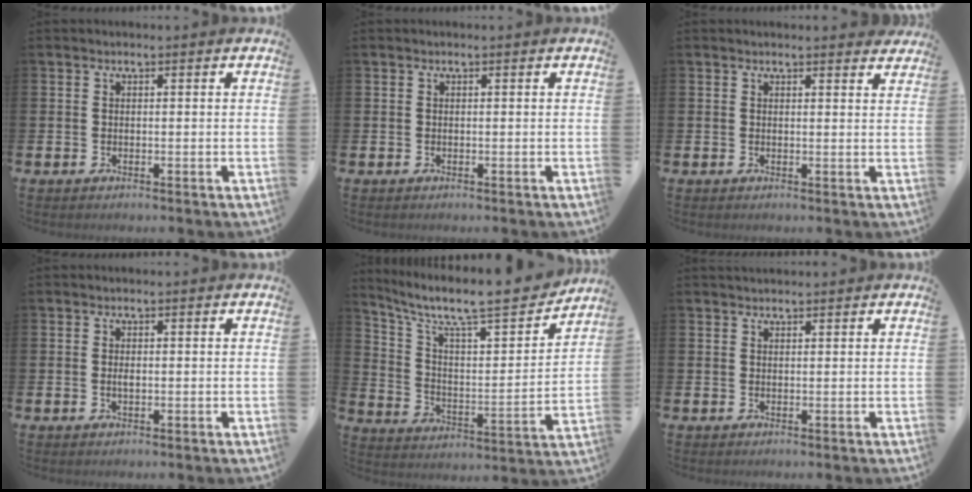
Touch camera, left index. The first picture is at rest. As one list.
[{"total": 0.0}, {"total": 1.5, "force": [1.5, 0.1, 0.0], "torque": [0.006, -0.008, 0.025]}, {"total": 0.9, "force": [0.0, 0.4, 0.8], "torque": [-0.020, 0.004, 0.000]}, {"total": 10.7, "force": [9.0, 2.2, 5.4], "torque": [-0.132, -0.064, 0.146]}, {"total": 1.0, "force": [0.9, 0.2, 0.1], "torque": [0.006, 0.000, 0.015]}]